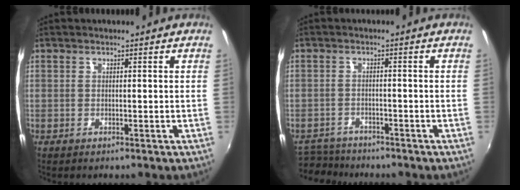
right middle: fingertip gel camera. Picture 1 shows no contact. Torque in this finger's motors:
{"motor_torque": [-0.74, -0.68, -0.25, -0.05]}